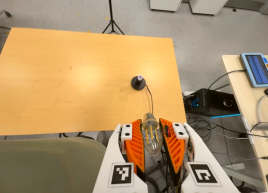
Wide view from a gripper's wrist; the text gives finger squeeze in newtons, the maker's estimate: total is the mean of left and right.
{"total": 21.4, "left": 22.8, "right": 19.9}